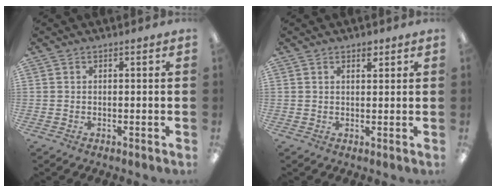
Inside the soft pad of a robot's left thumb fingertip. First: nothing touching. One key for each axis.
{"total": 2.3, "fx": 1.7, "fy": 1.1, "fz": 1.2, "tx": -0.011, "ty": -0.005, "tz": 0.026}